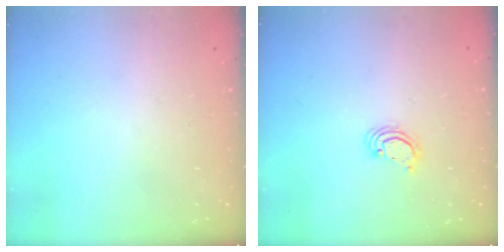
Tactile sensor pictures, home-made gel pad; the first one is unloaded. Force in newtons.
{"total": 2.2, "press": 2.2, "slide": 0.2}